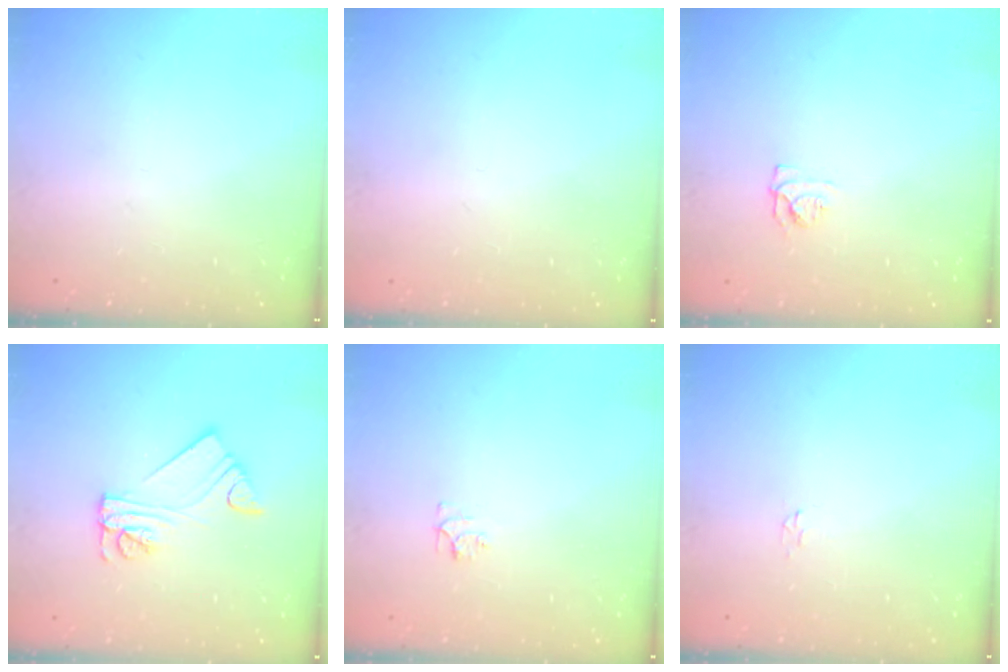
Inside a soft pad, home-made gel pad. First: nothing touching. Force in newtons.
{"total": 0.8, "press": 0.8, "slide": 0.1}
{"total": 4.9, "press": 4.9, "slide": 0.5}
{"total": 7.0, "press": 7.0, "slide": 0.7}
{"total": 4.3, "press": 4.3, "slide": 0.6}
{"total": 1.9, "press": 1.9, "slide": 0.3}